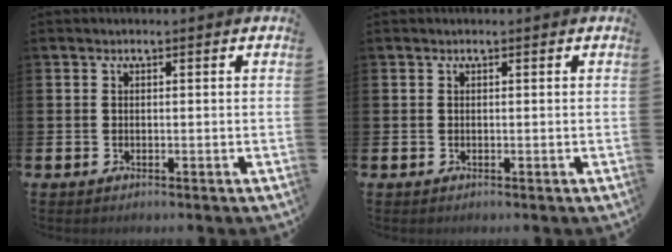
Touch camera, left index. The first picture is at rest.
{"total": 0.0}